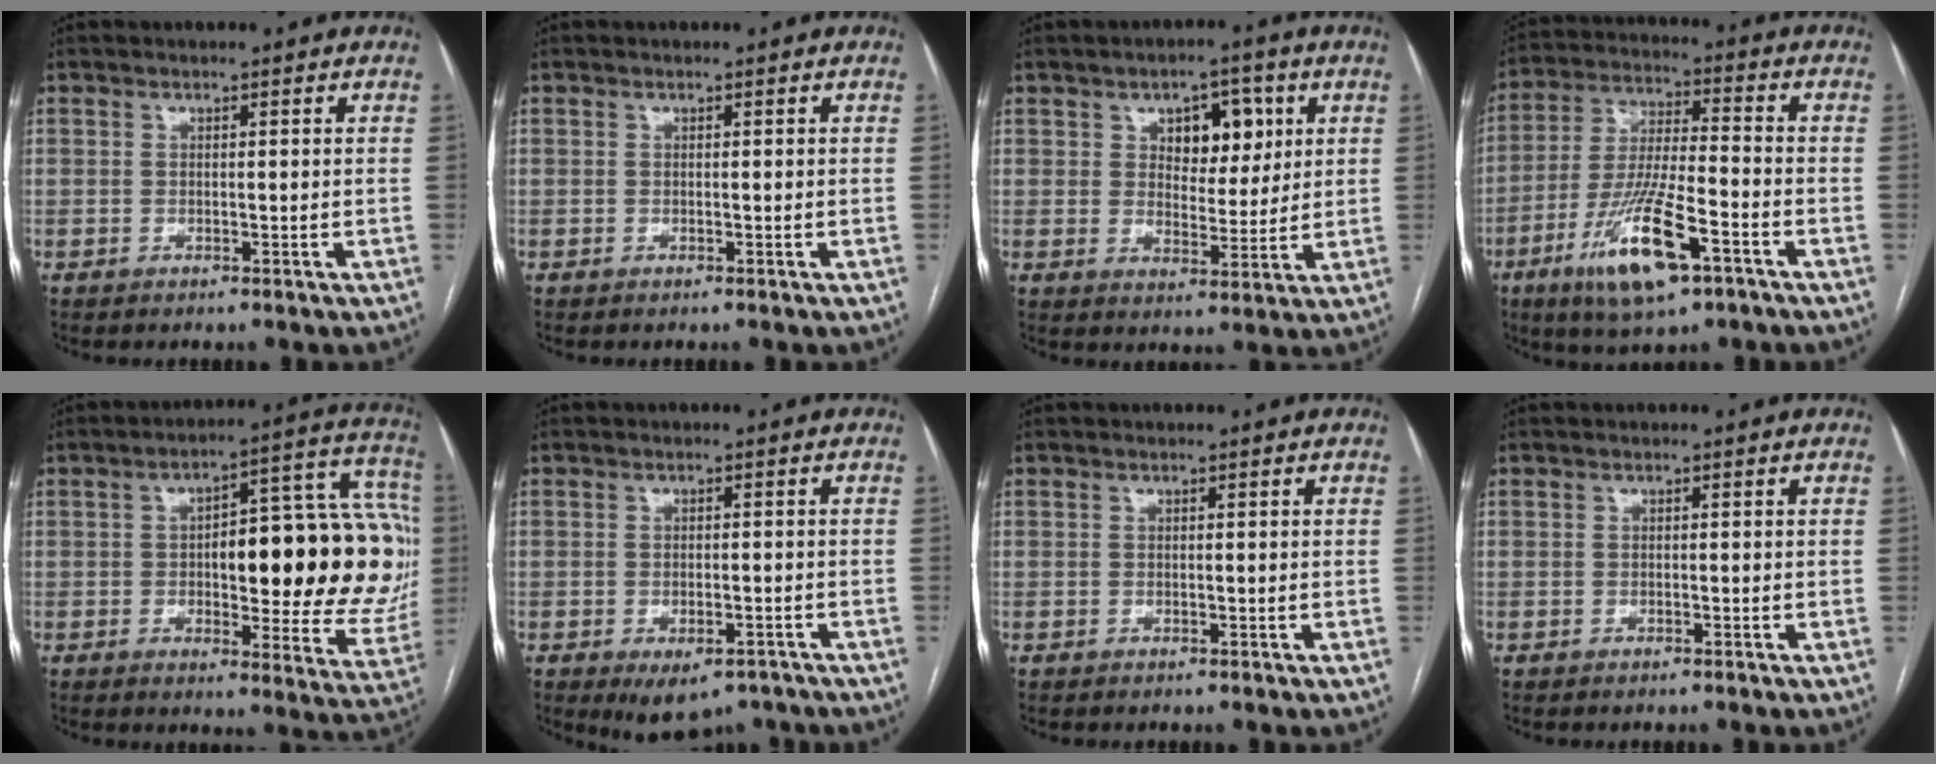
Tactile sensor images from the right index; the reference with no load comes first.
{"total": 0.0}
{"total": 7.5, "force": [2.9, 4.2, 5.5], "torque": [-0.072, 0.012, 0.048]}
{"total": 14.6, "force": [-7.3, 2.9, 12.3], "torque": [-0.244, -0.018, -0.126]}
{"total": 23.7, "force": [0.4, 8.0, 22.4], "torque": [-0.229, 0.047, 0.019]}
{"total": 6.6, "force": [-4.5, 3.3, 3.5], "torque": [-0.044, -0.001, -0.059]}
{"total": 0.0}
{"total": 0.0}